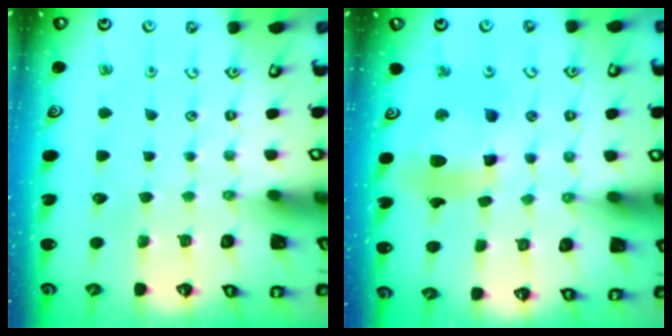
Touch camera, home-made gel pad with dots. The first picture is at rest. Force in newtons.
{"total": 12.6, "press": 12.5, "slide": 1.5}